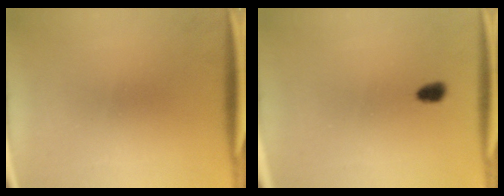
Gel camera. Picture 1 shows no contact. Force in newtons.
{"total": 2.2}